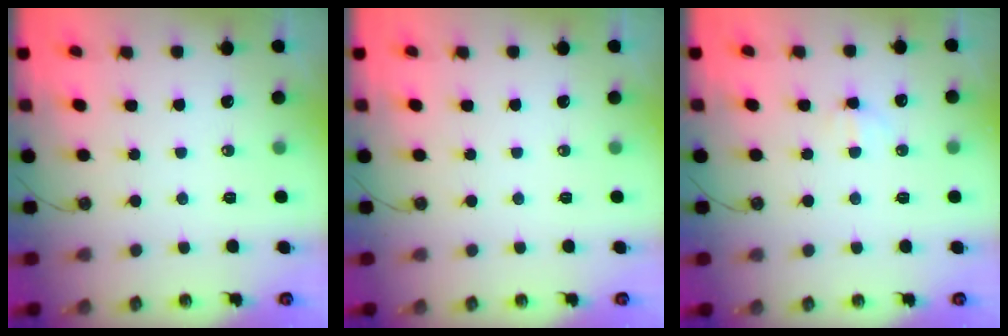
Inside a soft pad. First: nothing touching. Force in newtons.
{"total": 0.0}
{"total": 3.8, "press": 3.7, "slide": 1.0}